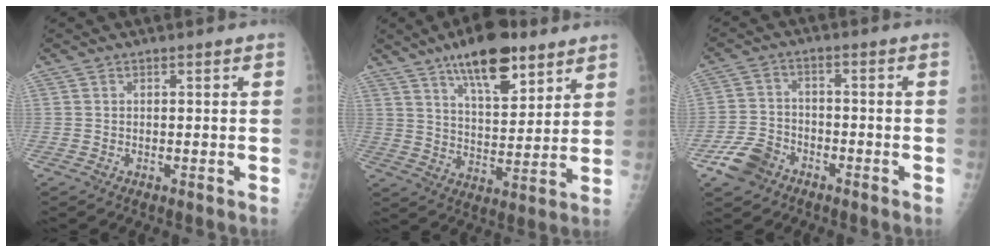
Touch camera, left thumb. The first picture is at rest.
{"total": 15.1, "force": [9.6, 5.8, 10.1], "torque": [-0.125, -0.050, 0.156]}
{"total": 7.3, "force": [-4.5, 4.9, 3.0], "torque": [-0.053, 0.021, -0.085]}